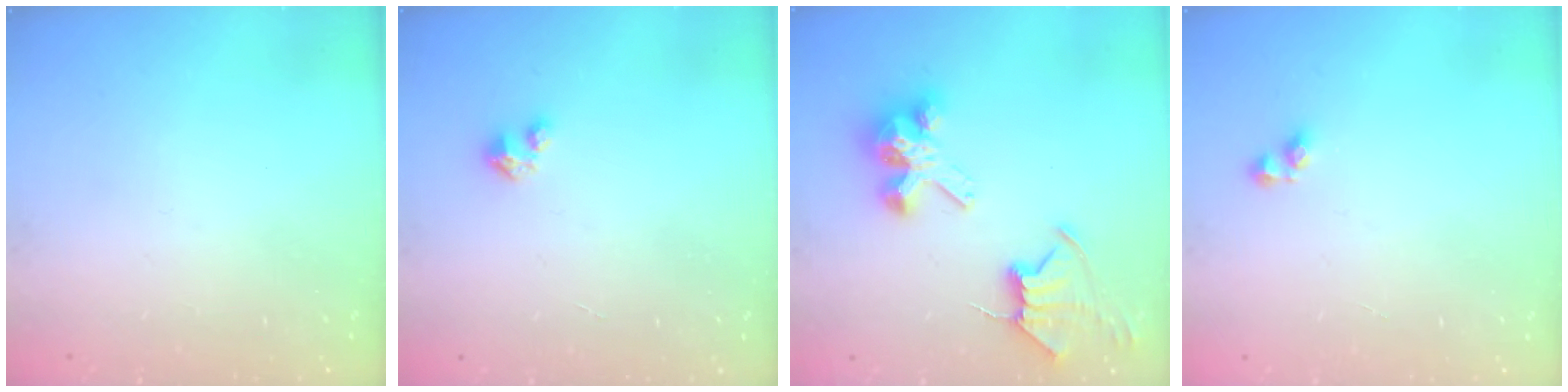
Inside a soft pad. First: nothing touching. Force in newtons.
{"total": 1.6, "press": 1.6, "slide": 0.2}
{"total": 9.8, "press": 9.7, "slide": 1.2}
{"total": 3.7, "press": 3.6, "slide": 0.7}